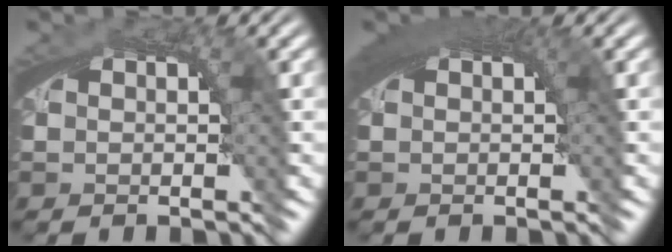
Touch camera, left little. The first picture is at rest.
{"total": 2.9, "force": [1.2, 0.7, 2.5], "torque": [-0.031, 0.011, 0.017]}